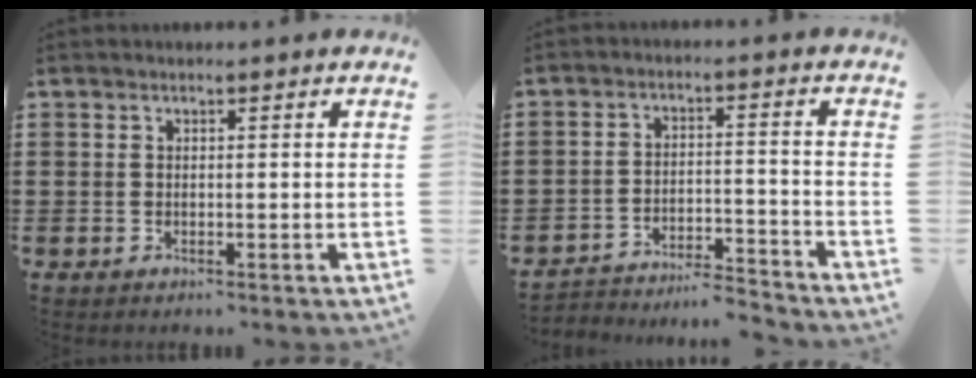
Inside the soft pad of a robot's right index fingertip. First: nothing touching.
{"total": 4.8, "force": [-4.8, 0.4, 0.5], "torque": [-0.011, 0.009, -0.097]}